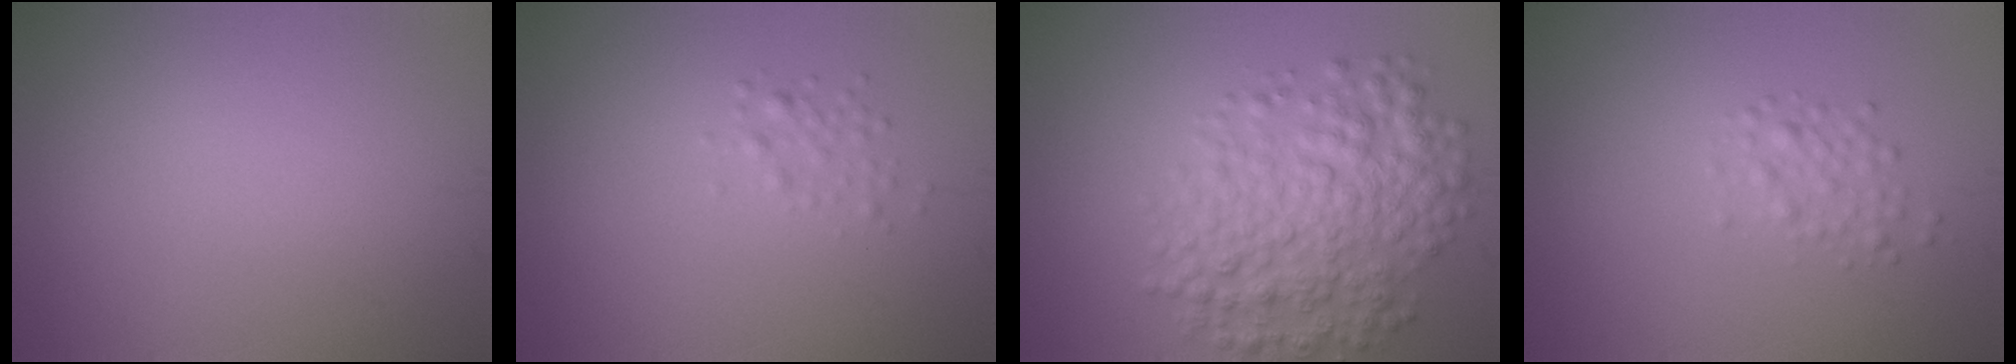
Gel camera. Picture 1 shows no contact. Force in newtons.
{"total": 1.2, "press": 1.2, "slide": 0.0}
{"total": 6.5, "press": 6.5, "slide": 0.1}
{"total": 1.6, "press": 1.6, "slide": 0.1}